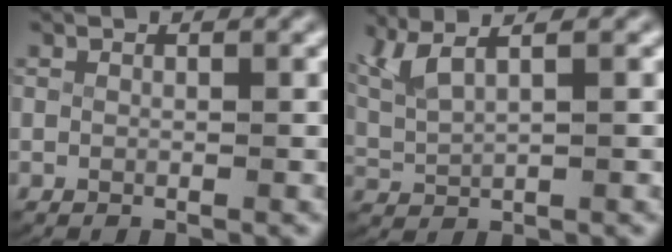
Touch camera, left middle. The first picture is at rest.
{"total": 5.2, "force": [2.3, 3.1, 3.5], "torque": [-0.094, 0.002, 0.045]}